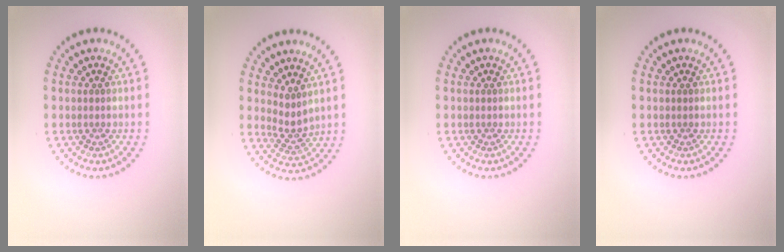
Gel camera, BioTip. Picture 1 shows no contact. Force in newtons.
{"total": 2.2, "press": 1.7, "slide": 1.4}
{"total": 0.0}
{"total": 0.0}